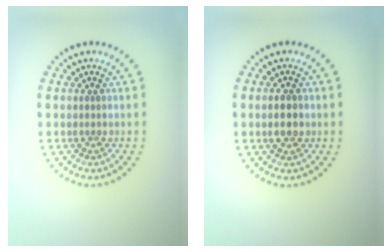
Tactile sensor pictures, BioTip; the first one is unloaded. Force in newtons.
{"total": 2.4, "press": 2.4, "slide": 0.1}